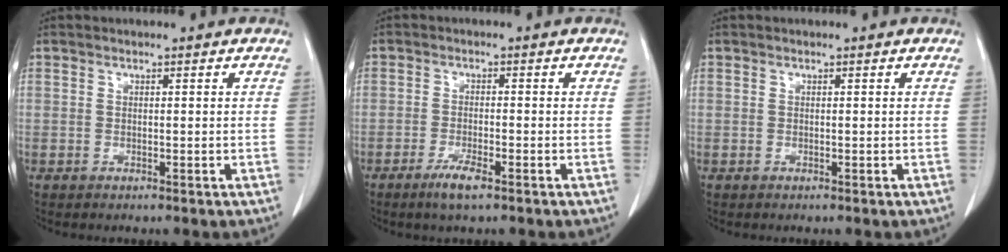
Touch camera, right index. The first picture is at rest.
{"total": 3.5, "force": [-2.2, 0.3, 2.7], "torque": [-0.056, -0.006, -0.041]}
{"total": 0.0}